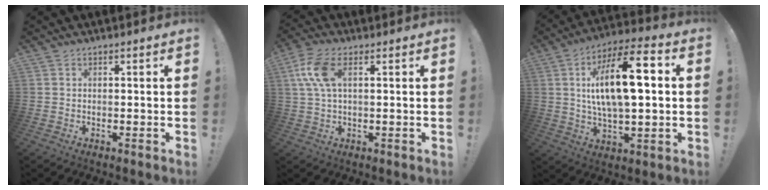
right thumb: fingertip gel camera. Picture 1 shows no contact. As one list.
[{"total": 8.9, "force": [2.3, 3.9, 7.6], "torque": [-0.159, -0.001, 0.045]}, {"total": 18.2, "force": [3.0, 6.7, 16.6], "torque": [-0.279, -0.001, 0.036]}]